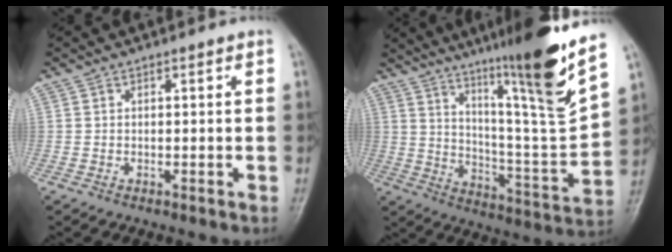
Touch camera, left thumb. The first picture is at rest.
{"total": 21.4, "force": [14.1, 0.1, 16.0], "torque": [-0.219, -0.082, 0.232]}